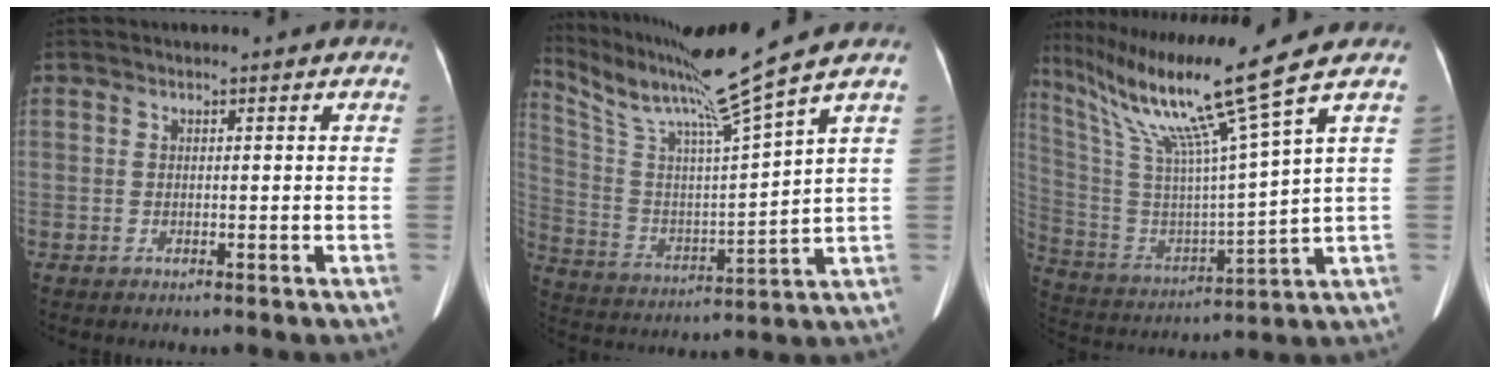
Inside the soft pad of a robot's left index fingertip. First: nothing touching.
{"total": 15.6, "force": [12.8, -2.9, 8.5], "torque": [-0.168, -0.017, 0.236]}
{"total": 17.6, "force": [12.4, -3.3, 12.0], "torque": [-0.221, -0.023, 0.231]}